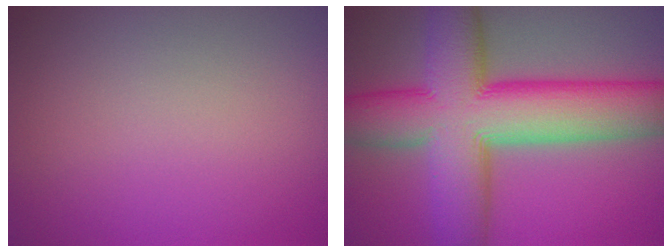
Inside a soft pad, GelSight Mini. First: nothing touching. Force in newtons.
{"total": 14.3, "press": 14.3, "slide": 0.6}